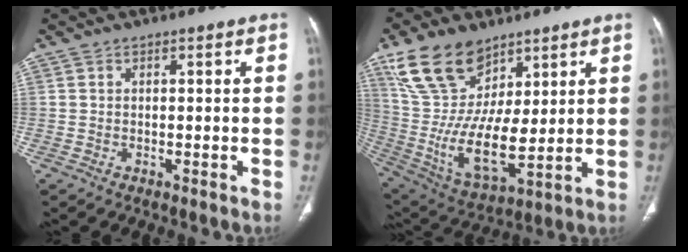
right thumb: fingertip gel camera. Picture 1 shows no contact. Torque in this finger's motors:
{"motor_torque": [-0.28, 2.59, 1.24, -0.30, 0.36]}